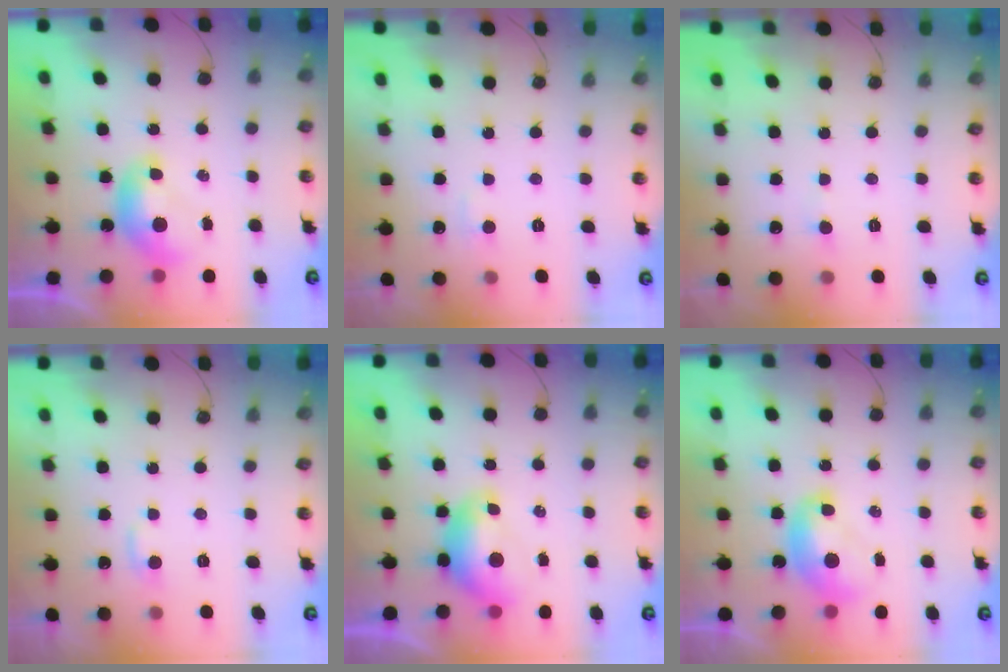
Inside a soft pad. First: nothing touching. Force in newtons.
{"total": 1.9, "press": 1.8, "slide": 0.6}
{"total": 1.1, "press": 0.9, "slide": 0.5}
{"total": 2.8, "press": 2.8, "slide": 0.4}
{"total": 0.8, "press": 0.7, "slide": 0.4}
{"total": 1.8, "press": 1.8, "slide": 0.2}